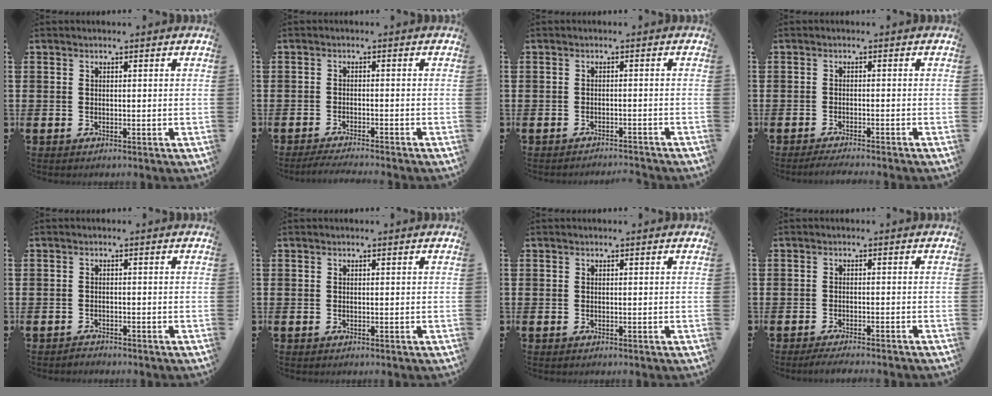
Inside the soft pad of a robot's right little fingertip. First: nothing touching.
{"total": 1.7, "force": [-1.6, -0.1, 0.7], "torque": [-0.010, 0.003, -0.031]}
{"total": 1.3, "force": [-1.3, -0.2, -0.1], "torque": [-0.001, 0.004, -0.028]}
{"total": 1.4, "force": [-1.3, -0.2, 0.6], "torque": [-0.008, -0.001, -0.024]}
{"total": 0.9, "force": [-0.9, 0.1, -0.1], "torque": [-0.001, 0.001, -0.020]}
{"total": 0.0}
{"total": 0.0}
{"total": 1.5, "force": [-1.4, -0.1, 0.7], "torque": [-0.010, -0.001, -0.026]}